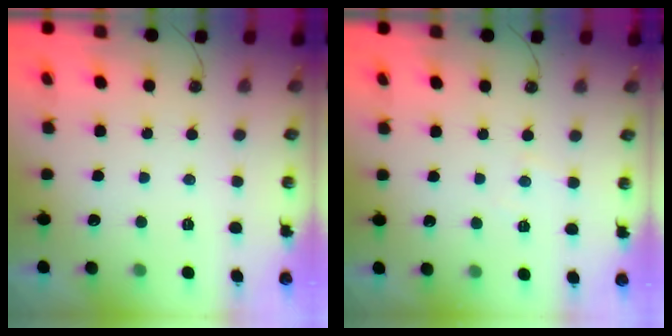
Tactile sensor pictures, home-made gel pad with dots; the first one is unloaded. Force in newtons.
{"total": 3.6, "press": 3.6, "slide": 0.6}